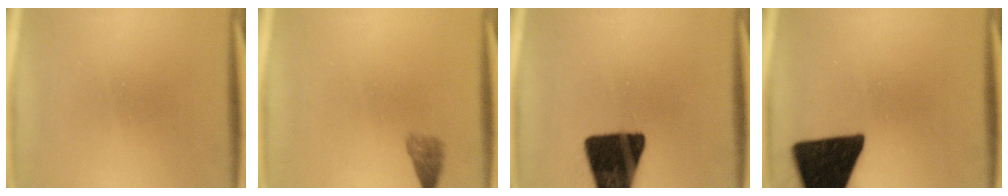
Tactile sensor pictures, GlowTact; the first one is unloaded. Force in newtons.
{"total": 2.4}
{"total": 18.0}
{"total": 18.6}